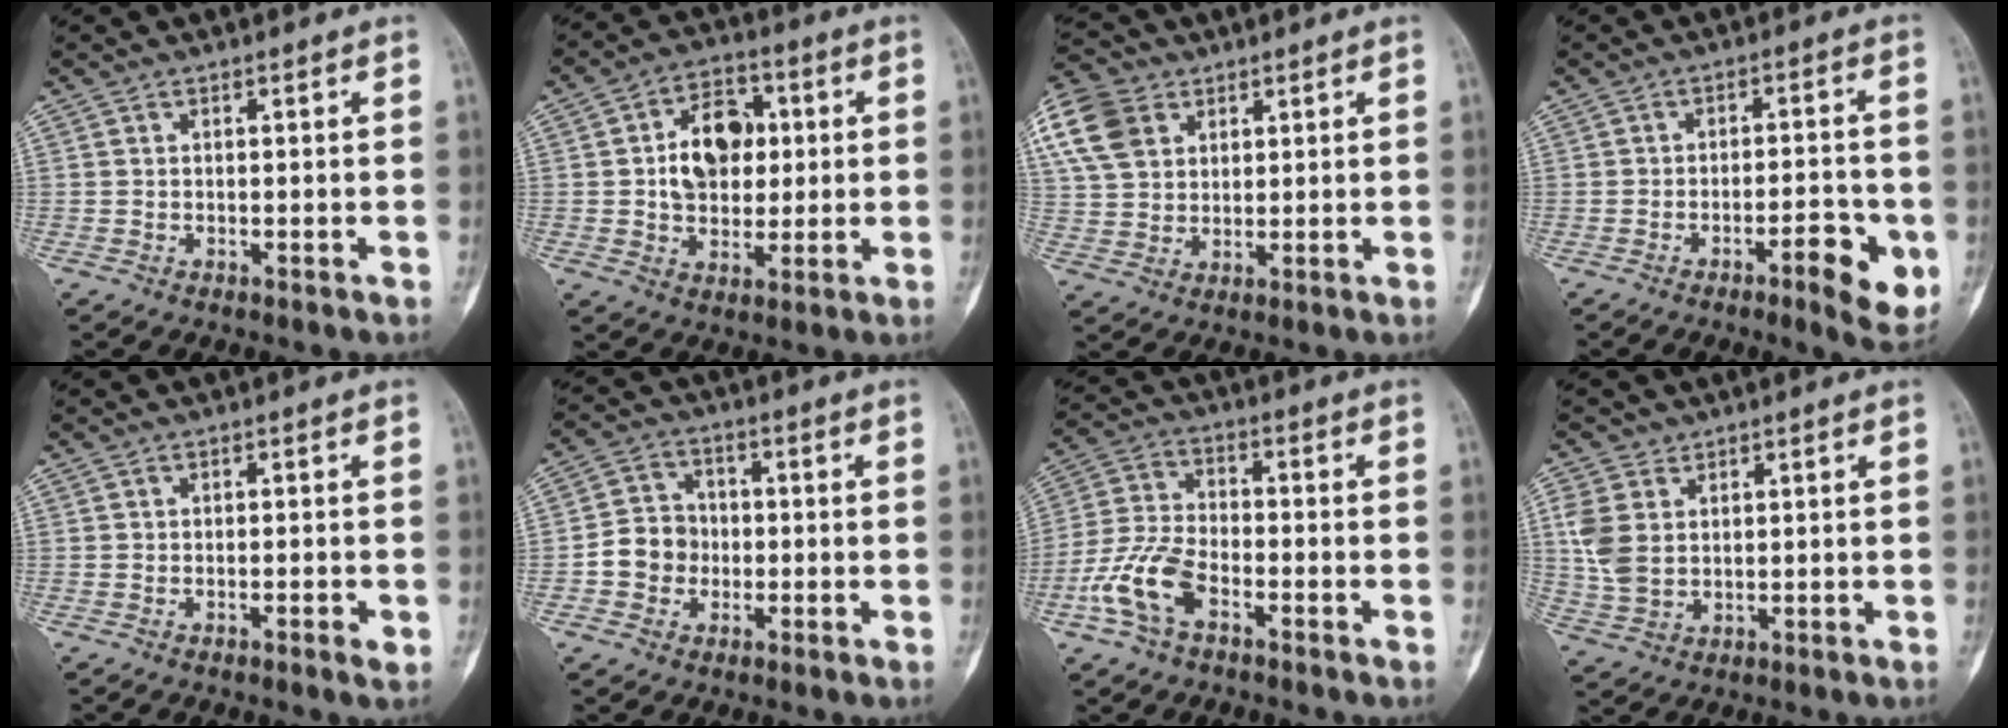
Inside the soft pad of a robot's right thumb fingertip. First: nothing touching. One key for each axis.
{"total": 11.8, "fx": 1.4, "fy": 8.6, "fz": 7.9, "tx": -0.089, "ty": 0.010, "tz": 0.022}
{"total": 14.3, "fx": 6.0, "fy": 10.5, "fz": 7.6, "tx": -0.162, "ty": 0.006, "tz": 0.112}
{"total": 9.2, "fx": -3.7, "fy": 2.7, "fz": 8.0, "tx": -0.099, "ty": 0.015, "tz": -0.049}
{"total": 2.0, "fx": -0.8, "fy": 0.5, "fz": 1.7, "tx": -0.033, "ty": -0.002, "tz": -0.013}
{"total": 7.3, "fx": -1.5, "fy": 6.5, "fz": 2.9, "tx": -0.024, "ty": 0.022, "tz": -0.035}
{"total": 10.4, "fx": -4.8, "fy": 5.6, "fz": 7.3, "tx": -0.160, "ty": 0.029, "tz": -0.095}
{"total": 7.1, "fx": 2.0, "fy": 5.3, "fz": 4.3, "tx": -0.088, "ty": -0.010, "tz": 0.049}